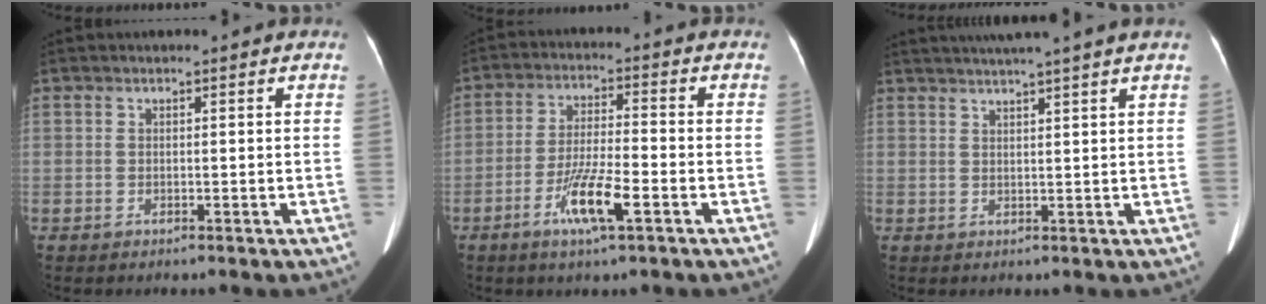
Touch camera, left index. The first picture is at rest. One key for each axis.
{"total": 7.9, "fx": -3.7, "fy": 0.7, "fz": 7.0, "tx": -0.139, "ty": -0.009, "tz": -0.068}
{"total": 7.5, "fx": 6.2, "fy": -1.6, "fz": 3.8, "tx": -0.052, "ty": 0.022, "tz": 0.082}